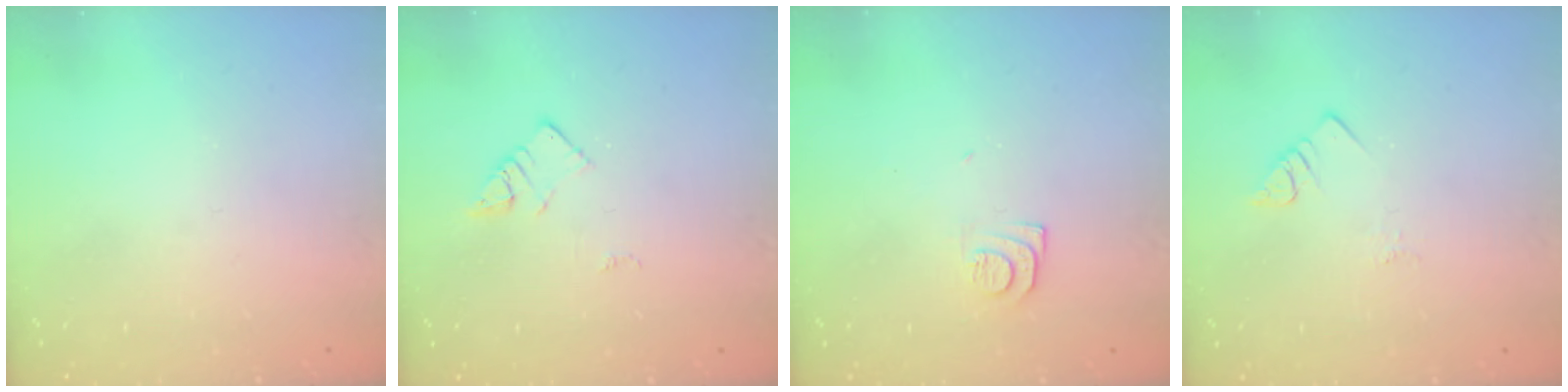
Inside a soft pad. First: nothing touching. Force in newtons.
{"total": 3.3, "press": 3.3, "slide": 0.2}
{"total": 7.3, "press": 7.2, "slide": 0.8}
{"total": 2.8, "press": 2.8, "slide": 0.4}